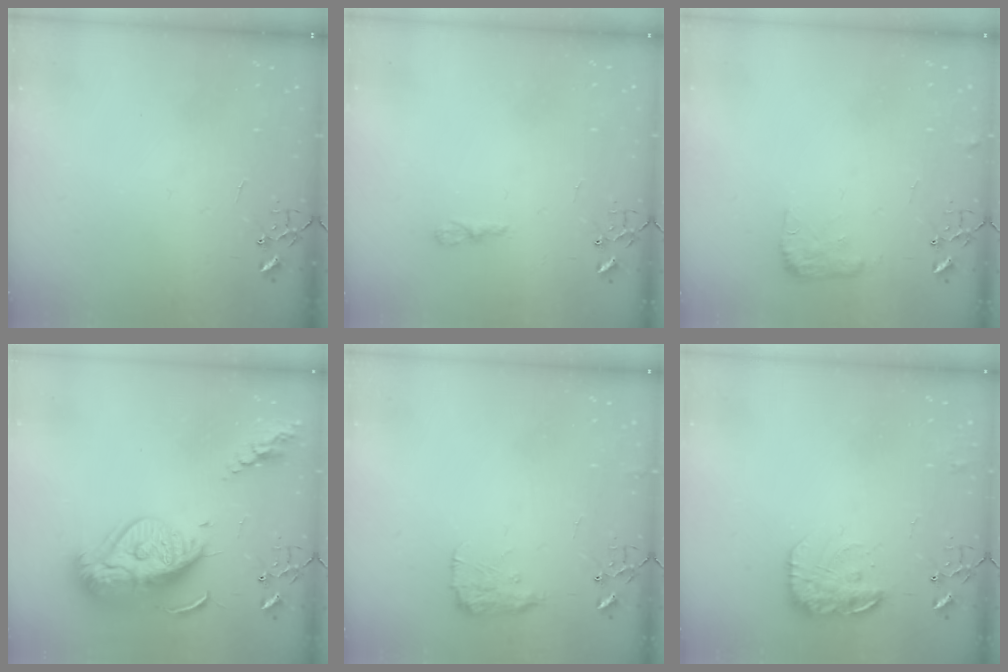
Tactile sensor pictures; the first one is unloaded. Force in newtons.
{"total": 4.4, "press": 4.4, "slide": 0.6}
{"total": 8.3, "press": 8.3, "slide": 0.2}
{"total": 18.4, "press": 18.3, "slide": 1.7}
{"total": 9.8, "press": 9.8, "slide": 0.2}
{"total": 14.8, "press": 14.8, "slide": 0.8}